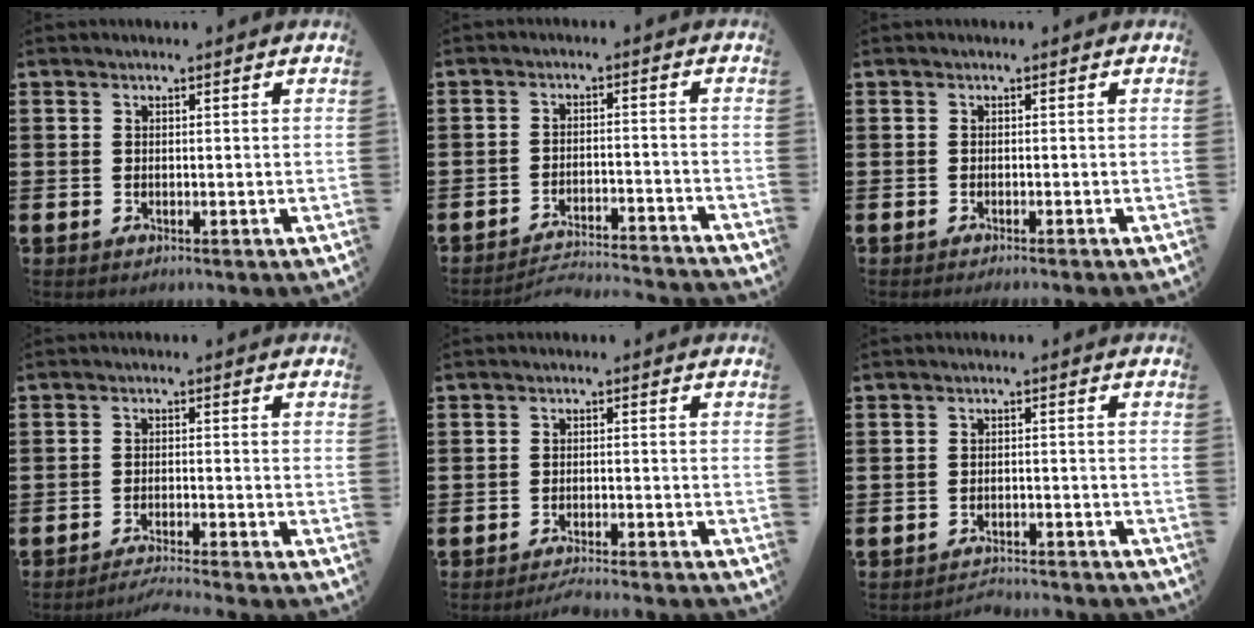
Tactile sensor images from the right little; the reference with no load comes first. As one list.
[{"total": 3.1, "force": [-3.1, -0.1, 0.1], "torque": [-0.009, 0.002, -0.067]}, {"total": 0.5, "force": [-0.5, -0.2, 0.0], "torque": [-0.002, 0.001, -0.010]}, {"total": 2.3, "force": [-2.2, -0.4, 0.6], "torque": [-0.008, 0.003, -0.044]}, {"total": 2.2, "force": [-2.1, -0.2, 0.6], "torque": [-0.011, 0.004, -0.042]}, {"total": 2.3, "force": [-2.3, -0.1, -0.1], "torque": [-0.005, 0.005, -0.049]}]